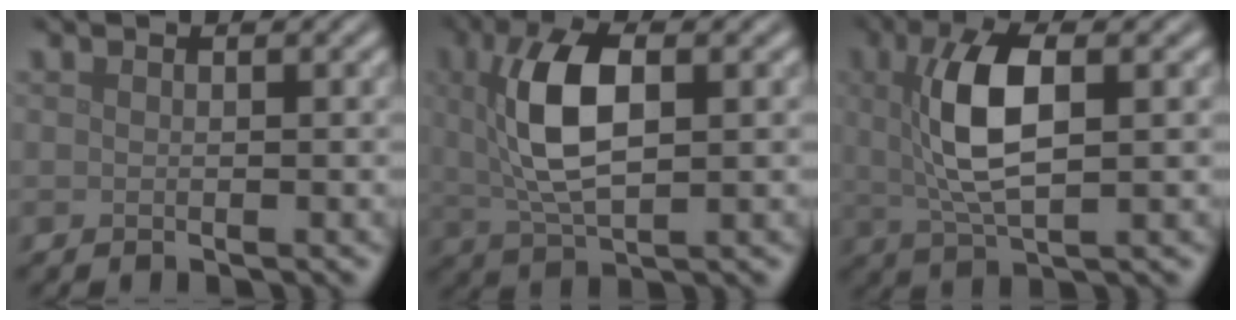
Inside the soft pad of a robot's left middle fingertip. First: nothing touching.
{"total": 7.2, "force": [1.3, 3.2, 6.3], "torque": [-0.131, 0.008, 0.024]}
{"total": 6.8, "force": [1.2, 2.6, 6.2], "torque": [-0.126, 0.007, 0.020]}